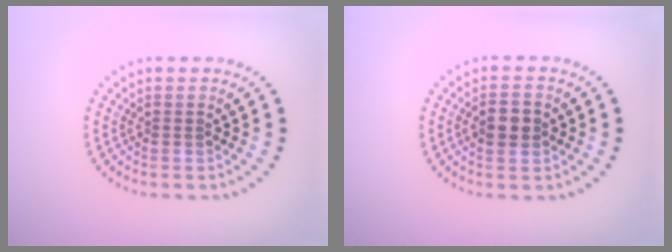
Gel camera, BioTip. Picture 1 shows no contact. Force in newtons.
{"total": 2.4, "press": 2.4, "slide": 0.2}